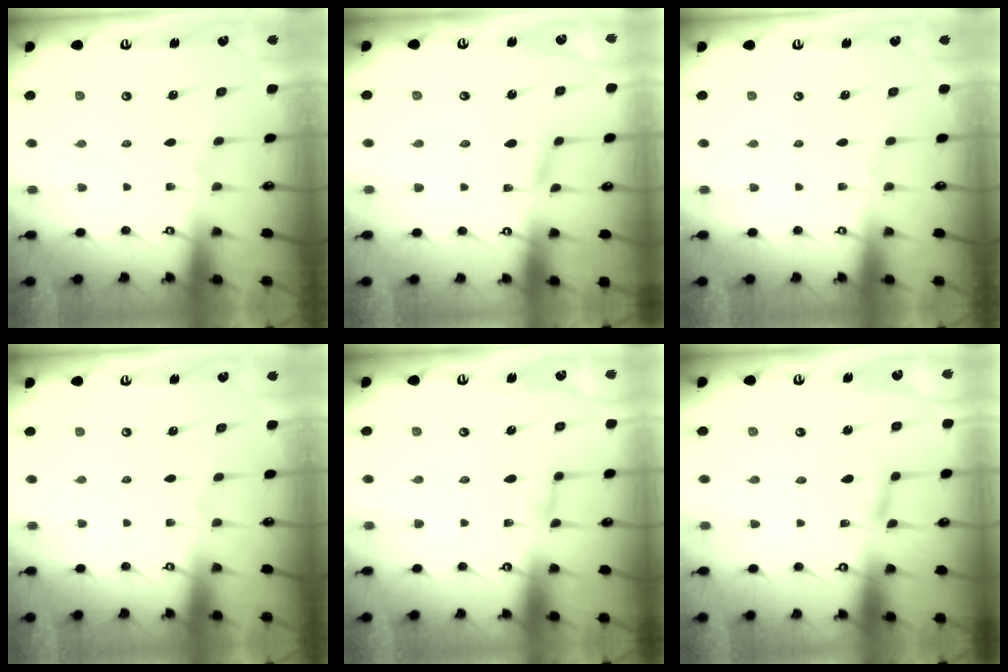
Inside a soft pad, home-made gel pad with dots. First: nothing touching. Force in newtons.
{"total": 1.6, "press": 1.5, "slide": 0.1}
{"total": 0.0}
{"total": 0.0}
{"total": 2.5, "press": 2.5, "slide": 0.2}
{"total": 3.4, "press": 3.4, "slide": 0.3}